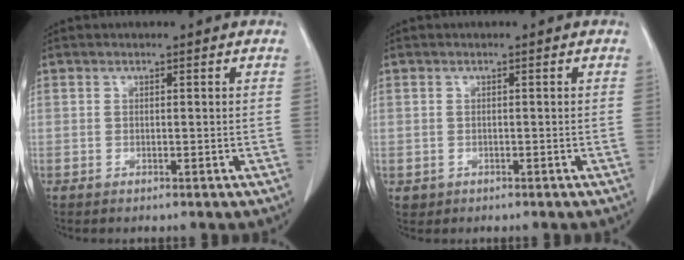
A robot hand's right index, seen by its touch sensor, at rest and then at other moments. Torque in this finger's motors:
{"motor_torque": [-0.22, -0.07, -0.64, -0.10]}